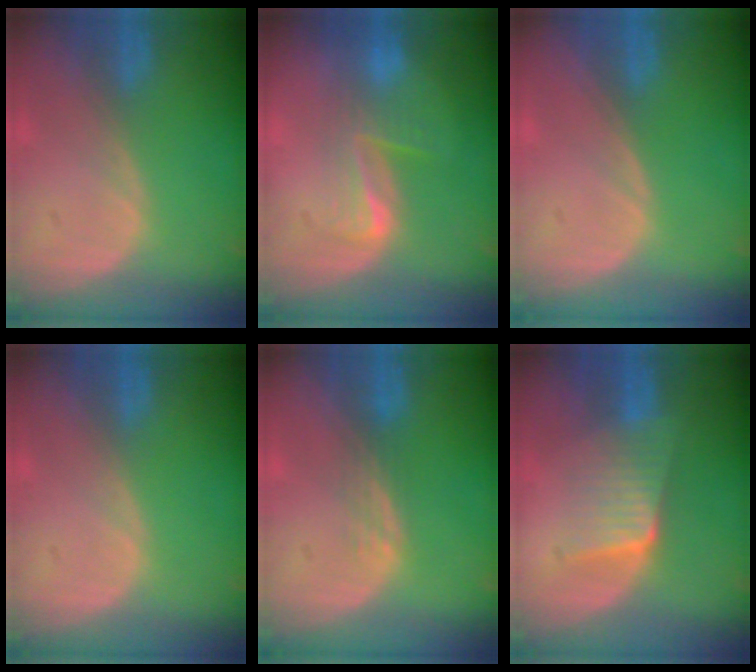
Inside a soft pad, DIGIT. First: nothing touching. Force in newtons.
{"total": 4.6, "press": 4.4, "slide": 1.4}
{"total": 0.0}
{"total": 0.0}
{"total": 1.8, "press": 1.7, "slide": 0.2}
{"total": 6.8, "press": 5.9, "slide": 3.3}